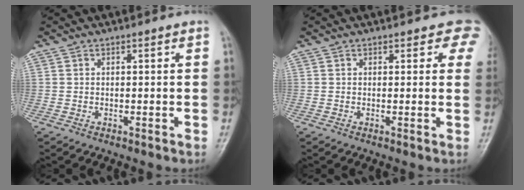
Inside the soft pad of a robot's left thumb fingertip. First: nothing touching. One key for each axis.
{"total": 4.1, "fx": 2.8, "fy": 2.4, "fz": 1.9, "tx": 0.016, "ty": -0.007, "tz": 0.014}